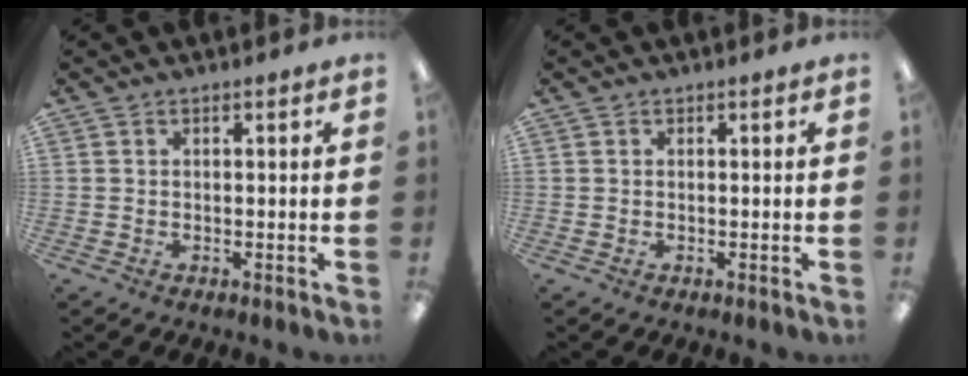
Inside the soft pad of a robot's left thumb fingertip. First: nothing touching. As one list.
[{"total": 0.0}]